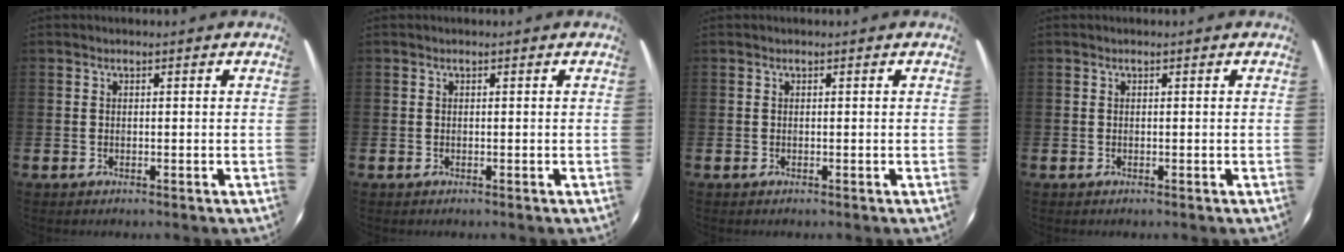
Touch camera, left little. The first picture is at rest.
{"total": 0.0}
{"total": 0.0}
{"total": 0.0}